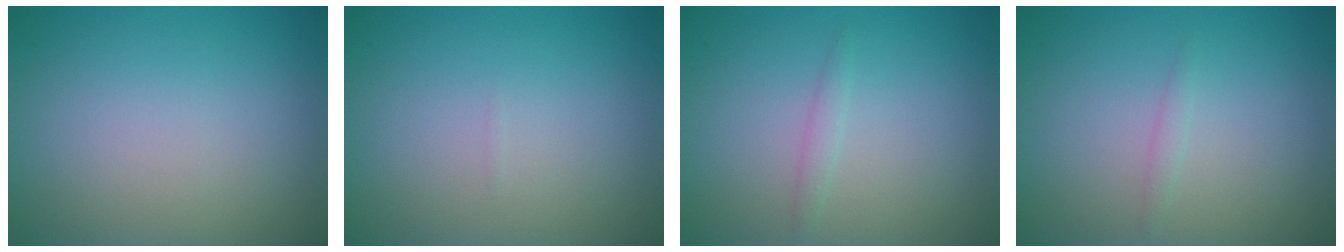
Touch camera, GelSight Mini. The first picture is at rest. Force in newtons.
{"total": 0.0}
{"total": 0.9, "press": 0.9, "slide": 0.1}
{"total": 0.6, "press": 0.6, "slide": 0.0}